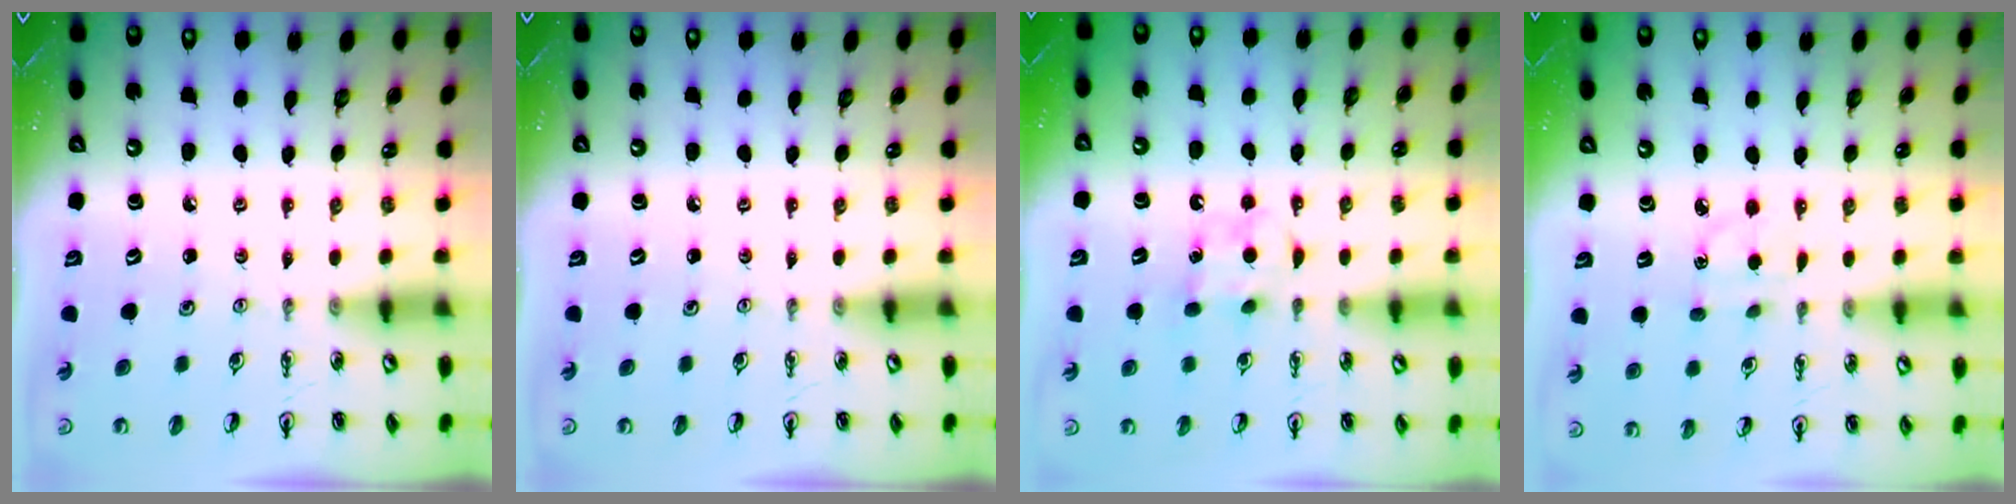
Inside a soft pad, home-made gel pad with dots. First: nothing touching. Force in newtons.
{"total": 0.0}
{"total": 6.2, "press": 6.1, "slide": 0.9}
{"total": 3.8, "press": 3.8, "slide": 0.5}